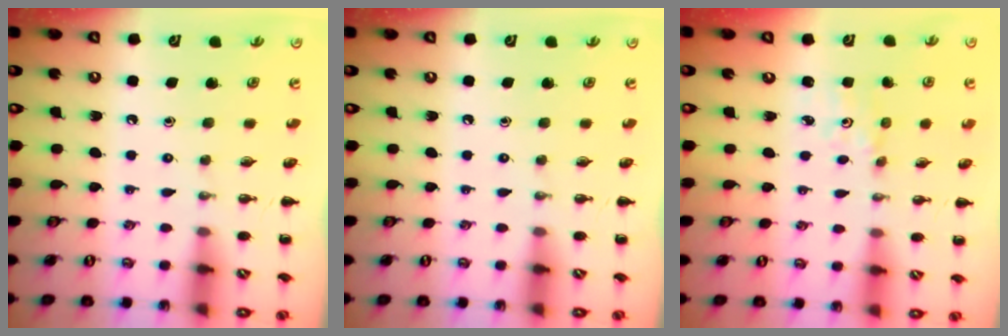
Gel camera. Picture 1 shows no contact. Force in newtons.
{"total": 0.0}
{"total": 1.5, "press": 1.4, "slide": 0.5}